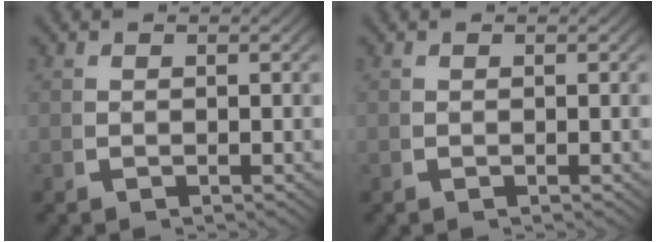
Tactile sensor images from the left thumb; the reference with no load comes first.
{"total": 0.0}